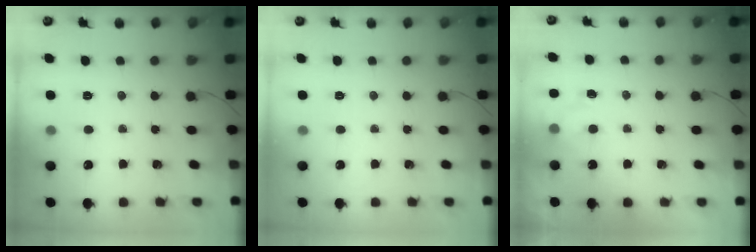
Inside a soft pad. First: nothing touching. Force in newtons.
{"total": 0.0}
{"total": 3.1, "press": 2.6, "slide": 1.8}